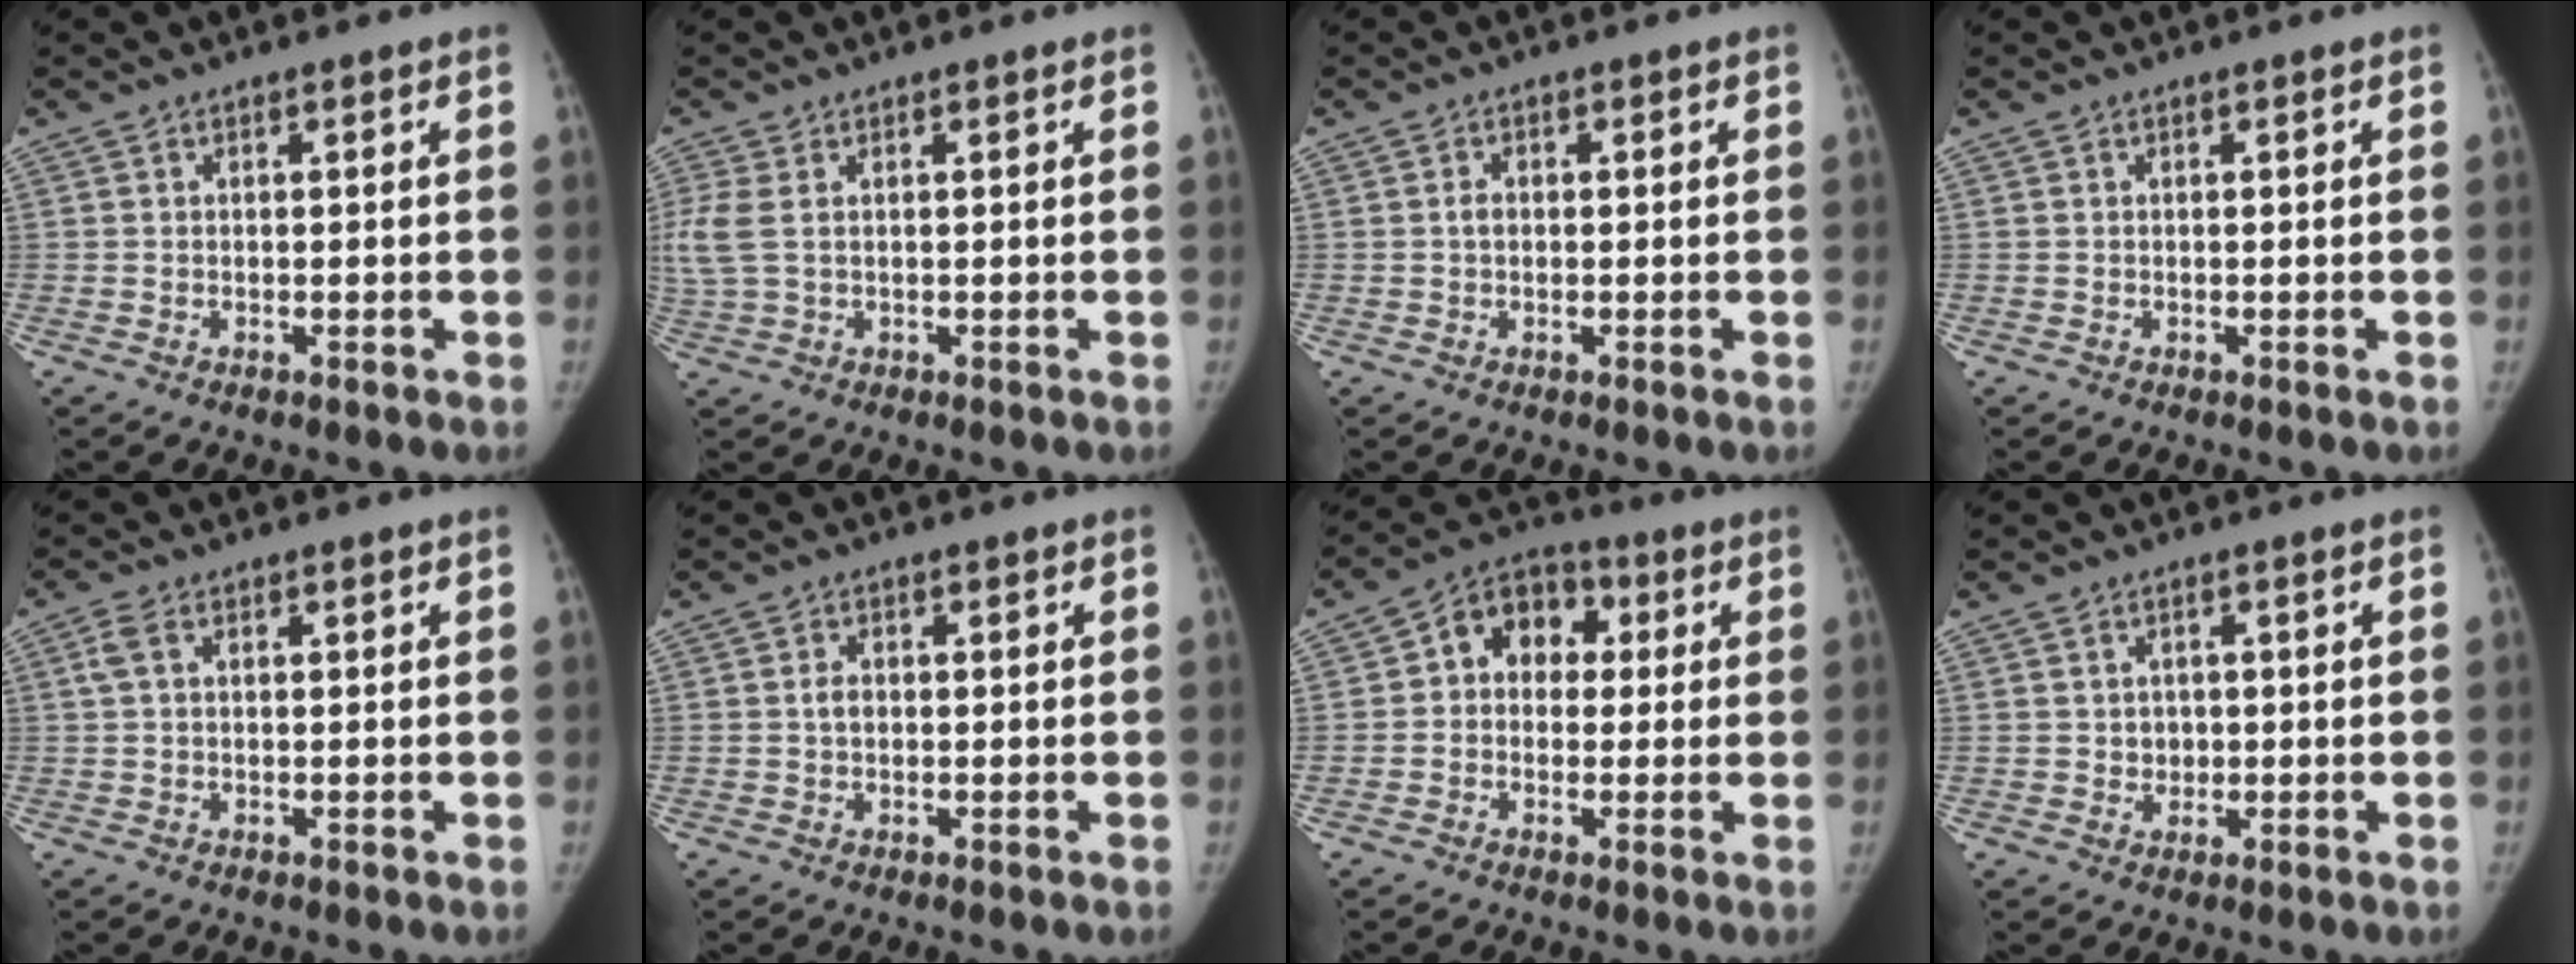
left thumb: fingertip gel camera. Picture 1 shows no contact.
{"total": 5.2, "force": [0.9, 3.1, 4.1], "torque": [-0.134, 0.013, 0.027]}
{"total": 1.2, "force": [0.0, 1.0, 0.8], "torque": [-0.007, 0.004, -0.003]}
{"total": 0.0}
{"total": 2.4, "force": [0.7, 1.4, 1.8], "torque": [-0.046, 0.011, 0.015]}
{"total": 1.6, "force": [0.0, 1.2, 1.1], "torque": [-0.015, 0.005, -0.001]}
{"total": 9.2, "force": [1.4, 7.3, 5.5], "torque": [-0.049, 0.021, 0.007]}
{"total": 2.1, "force": [0.0, 1.9, 0.8], "torque": [0.002, 0.000, 0.001]}